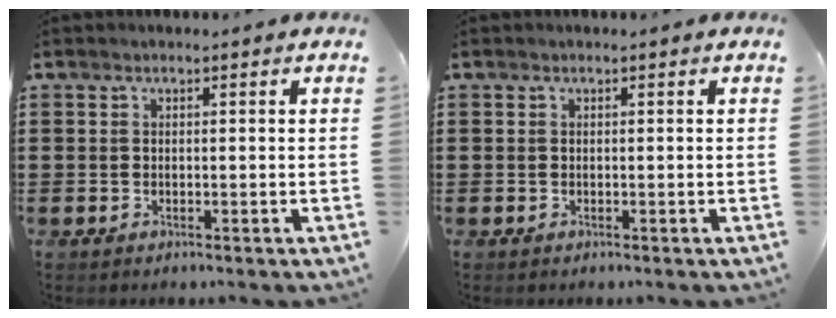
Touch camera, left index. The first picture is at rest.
{"total": 0.0}